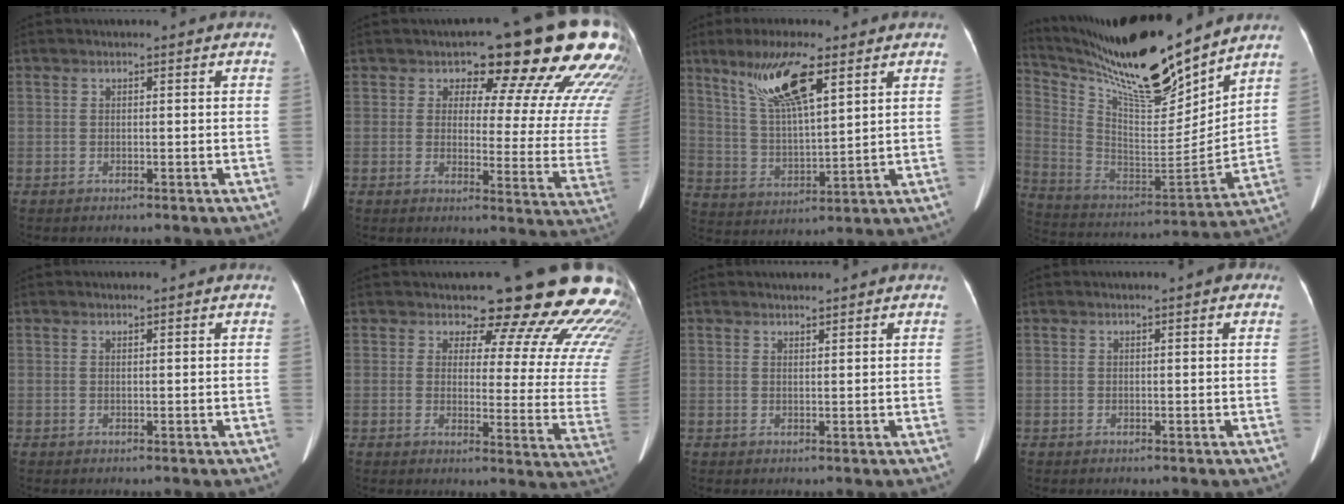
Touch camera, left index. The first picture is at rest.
{"total": 20.0, "force": [14.1, 5.8, 13.0], "torque": [-0.151, -0.036, 0.151]}
{"total": 11.5, "force": [6.8, 1.8, 9.1], "torque": [-0.181, 0.008, 0.132]}
{"total": 21.4, "force": [18.7, 1.7, 10.3], "torque": [-0.196, -0.029, 0.328]}
{"total": 0.0}
{"total": 19.9, "force": [17.9, 4.4, 7.5], "torque": [-0.065, -0.106, 0.178]}
{"total": 1.1, "force": [1.1, 0.0, 0.3], "torque": [-0.007, 0.003, 0.021]}
{"total": 1.1, "force": [0.6, 0.2, 0.9], "torque": [-0.013, 0.004, 0.003]}